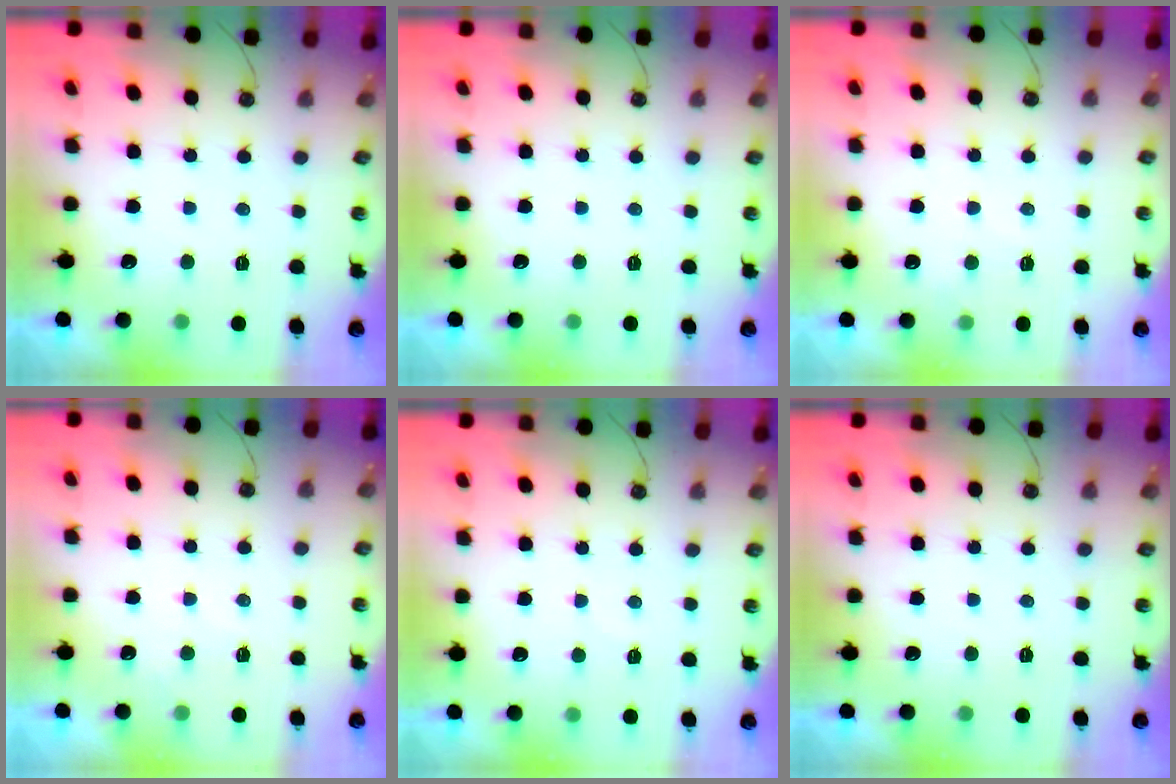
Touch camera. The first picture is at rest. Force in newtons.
{"total": 0.0}
{"total": 3.3, "press": 3.3, "slide": 0.4}
{"total": 3.4, "press": 3.4, "slide": 0.4}
{"total": 4.7, "press": 4.7, "slide": 0.7}
{"total": 0.0}